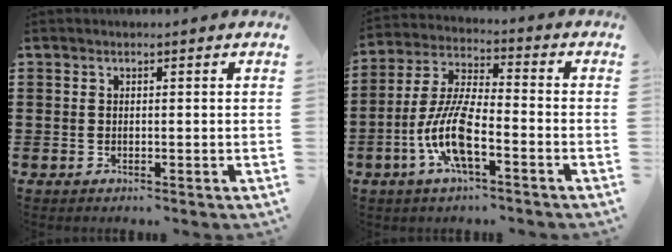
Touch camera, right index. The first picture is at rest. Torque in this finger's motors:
{"motor_torque": [2.14, 0.00, 1.05, 0.21]}